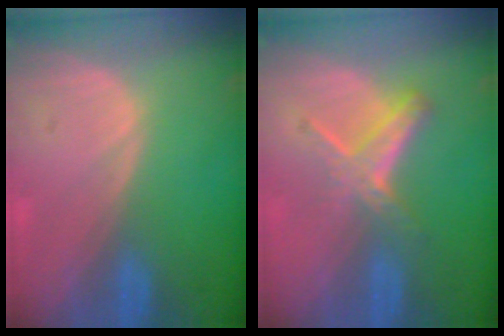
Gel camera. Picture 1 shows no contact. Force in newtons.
{"total": 6.2, "press": 5.3, "slide": 3.2}